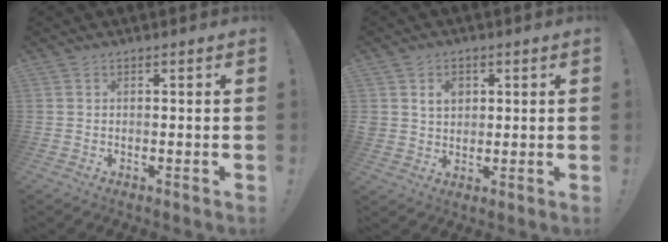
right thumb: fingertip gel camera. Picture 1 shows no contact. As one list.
[{"total": 5.6, "force": [2.2, 4.7, 2.1], "torque": [-0.024, -0.009, 0.039]}]